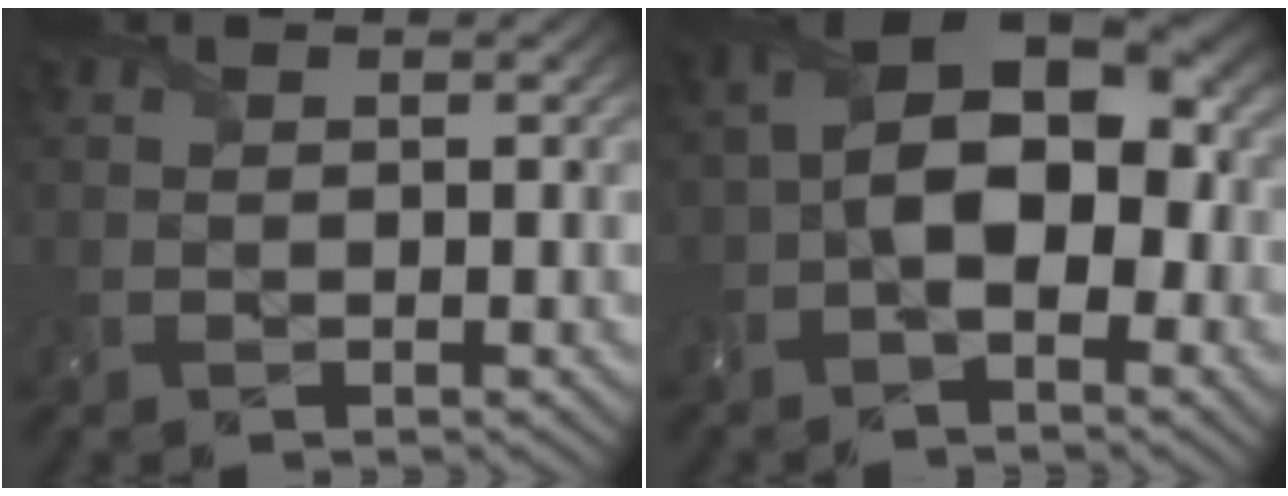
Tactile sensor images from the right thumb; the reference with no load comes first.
{"total": 13.2, "force": [-0.1, 7.4, 10.9], "torque": [-0.206, 0.008, -0.011]}